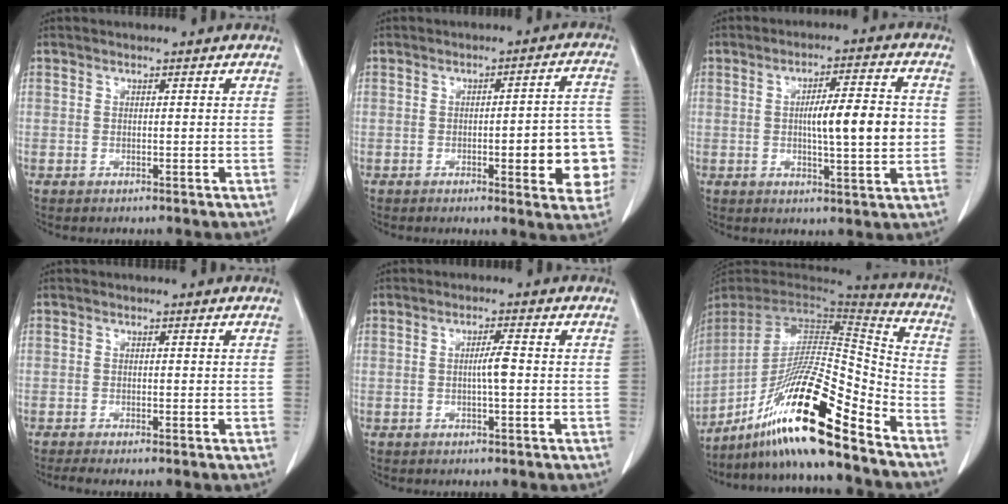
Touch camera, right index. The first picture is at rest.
{"total": 10.8, "force": [-2.5, 2.4, 10.2], "torque": [-0.104, 0.016, -0.029]}
{"total": 9.6, "force": [0.0, 1.2, 9.5], "torque": [-0.147, 0.008, -0.002]}
{"total": 1.8, "force": [-1.4, -0.1, 1.1], "torque": [-0.022, -0.005, -0.026]}
{"total": 2.6, "force": [-0.2, 0.0, 2.6], "torque": [-0.046, 0.001, -0.004]}
{"total": 21.0, "force": [-14.4, 1.0, 15.2], "torque": [-0.277, -0.013, -0.260]}